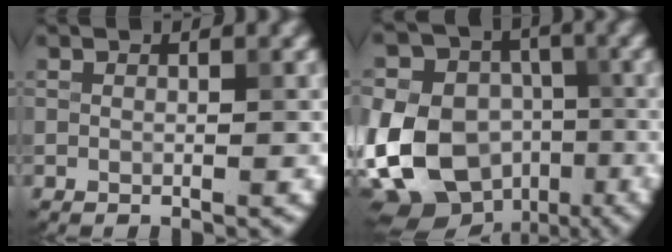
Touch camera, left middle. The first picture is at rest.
{"total": 14.2, "force": [-3.5, 10.9, 8.3], "torque": [-0.182, -0.017, -0.065]}